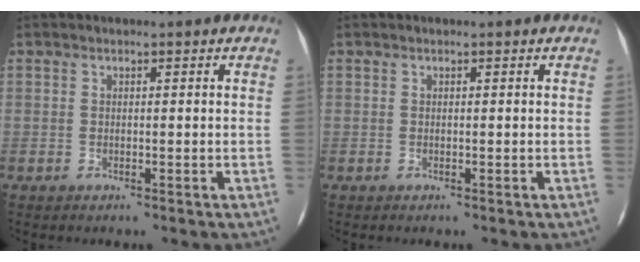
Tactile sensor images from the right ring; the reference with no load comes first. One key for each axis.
{"total": 0.0}